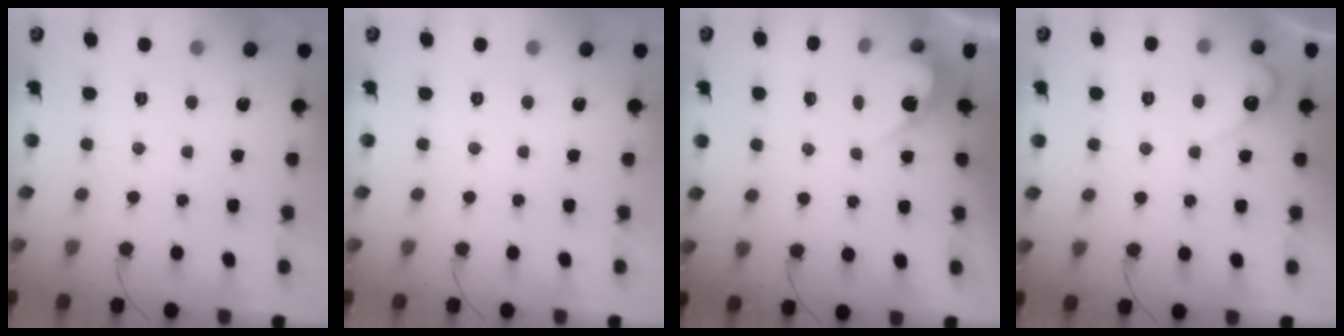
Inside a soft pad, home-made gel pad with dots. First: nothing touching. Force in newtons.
{"total": 0.0}
{"total": 3.3, "press": 3.3, "slide": 0.1}
{"total": 5.4, "press": 5.4, "slide": 0.4}